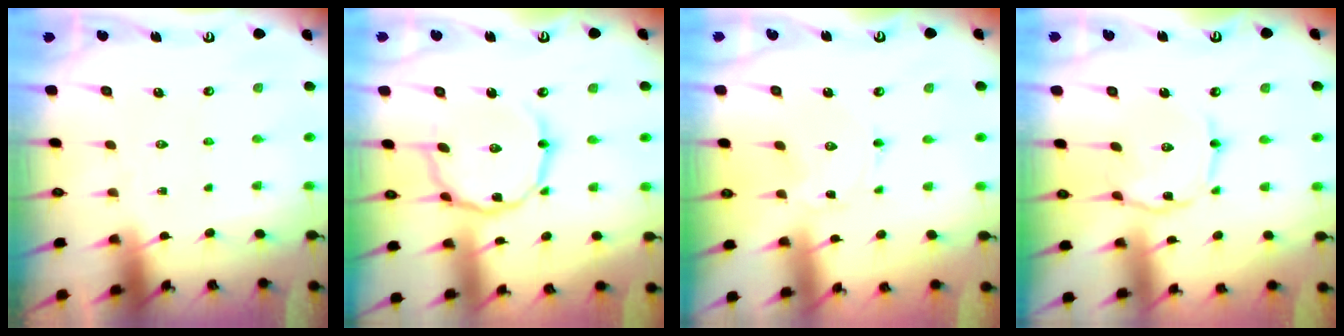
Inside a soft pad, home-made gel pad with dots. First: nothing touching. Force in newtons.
{"total": 12.0, "press": 12.0, "slide": 0.7}
{"total": 0.7, "press": 0.7, "slide": 0.0}
{"total": 4.2, "press": 4.2, "slide": 0.4}